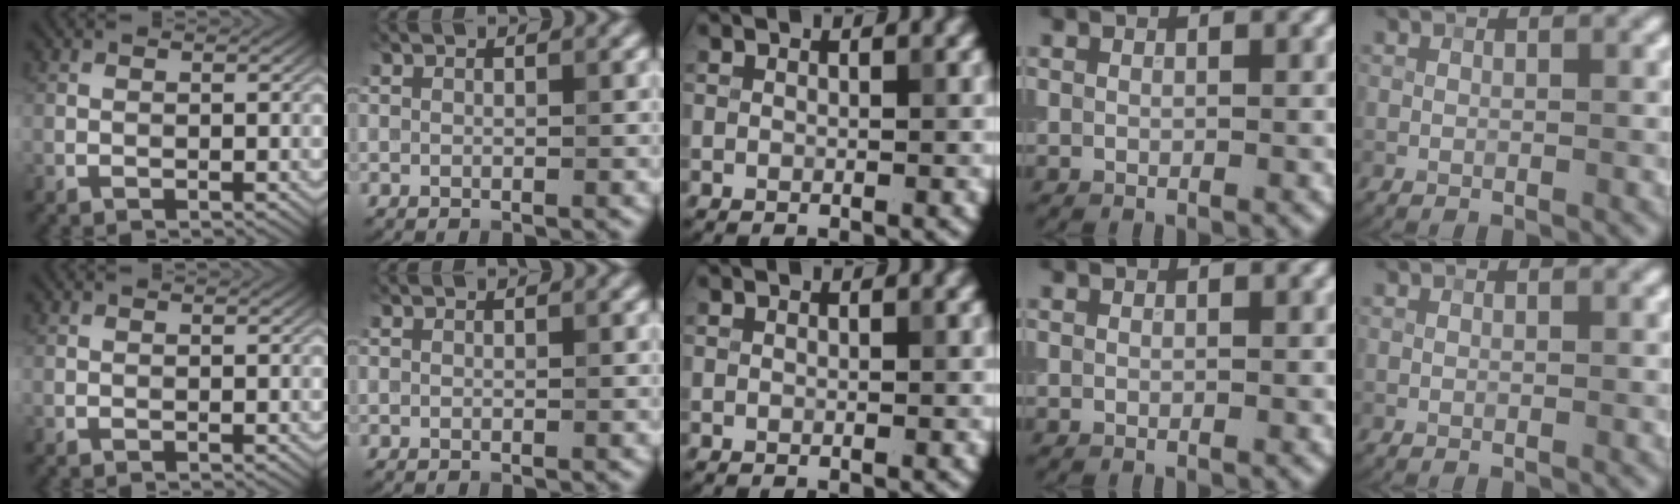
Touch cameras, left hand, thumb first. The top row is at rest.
{}